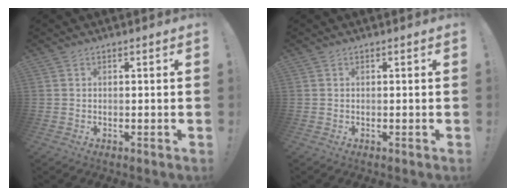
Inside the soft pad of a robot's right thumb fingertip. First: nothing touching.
{"total": 0.0}